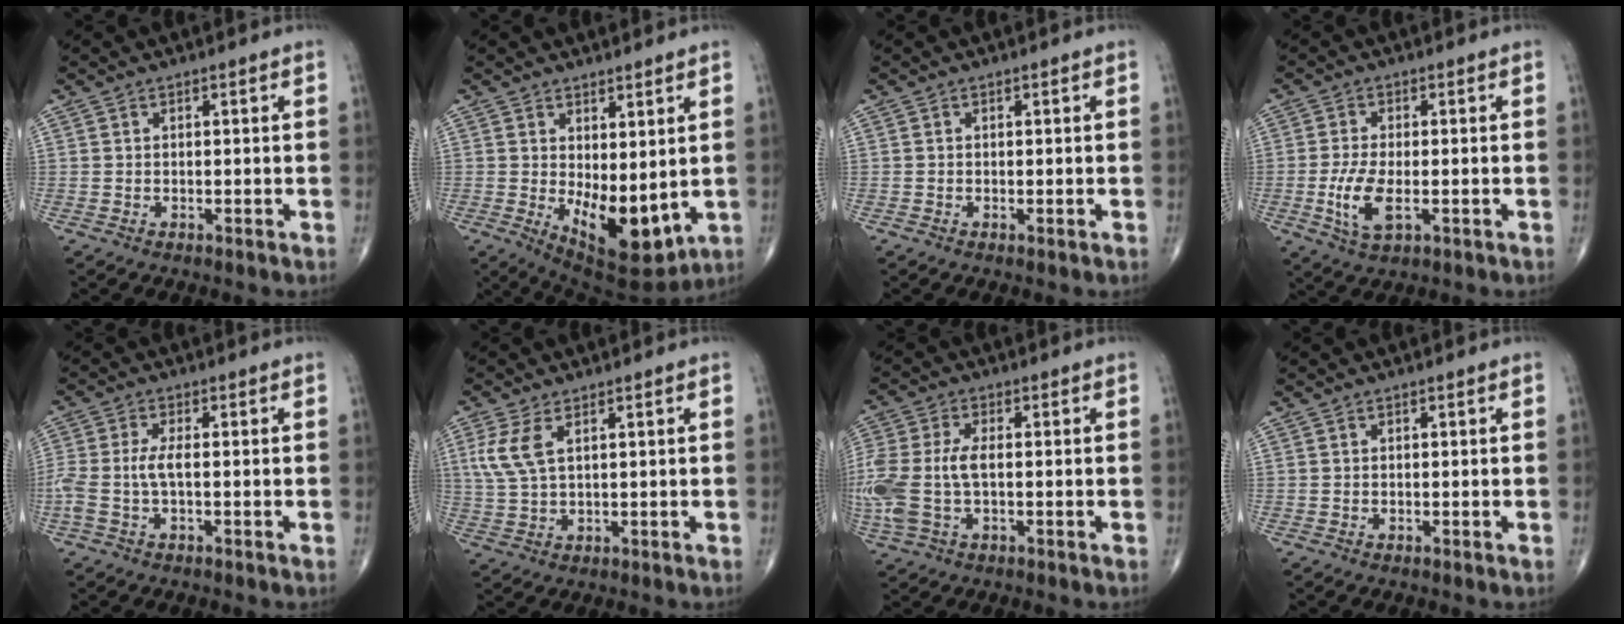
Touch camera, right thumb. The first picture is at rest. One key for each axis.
{"total": 11.6, "fx": -0.6, "fy": 5.4, "fz": 10.3, "tx": -0.139, "ty": -0.028, "tz": 0.013}
{"total": 0.0}
{"total": 6.9, "fx": -1.6, "fy": 3.0, "fz": 6.0, "tx": -0.131, "ty": -0.007, "tz": -0.028}
{"total": 4.5, "fx": -0.7, "fy": 1.3, "fz": 4.2, "tx": -0.120, "ty": 0.008, "tz": -0.016}
{"total": 5.8, "fx": 2.2, "fy": 2.6, "fz": 4.8, "tx": -0.119, "ty": 0.001, "tz": 0.053}
{"total": 12.5, "fx": -1.0, "fy": 6.8, "fz": 10.5, "tx": -0.283, "ty": 0.007, "tz": -0.014}
{"total": 0.0}